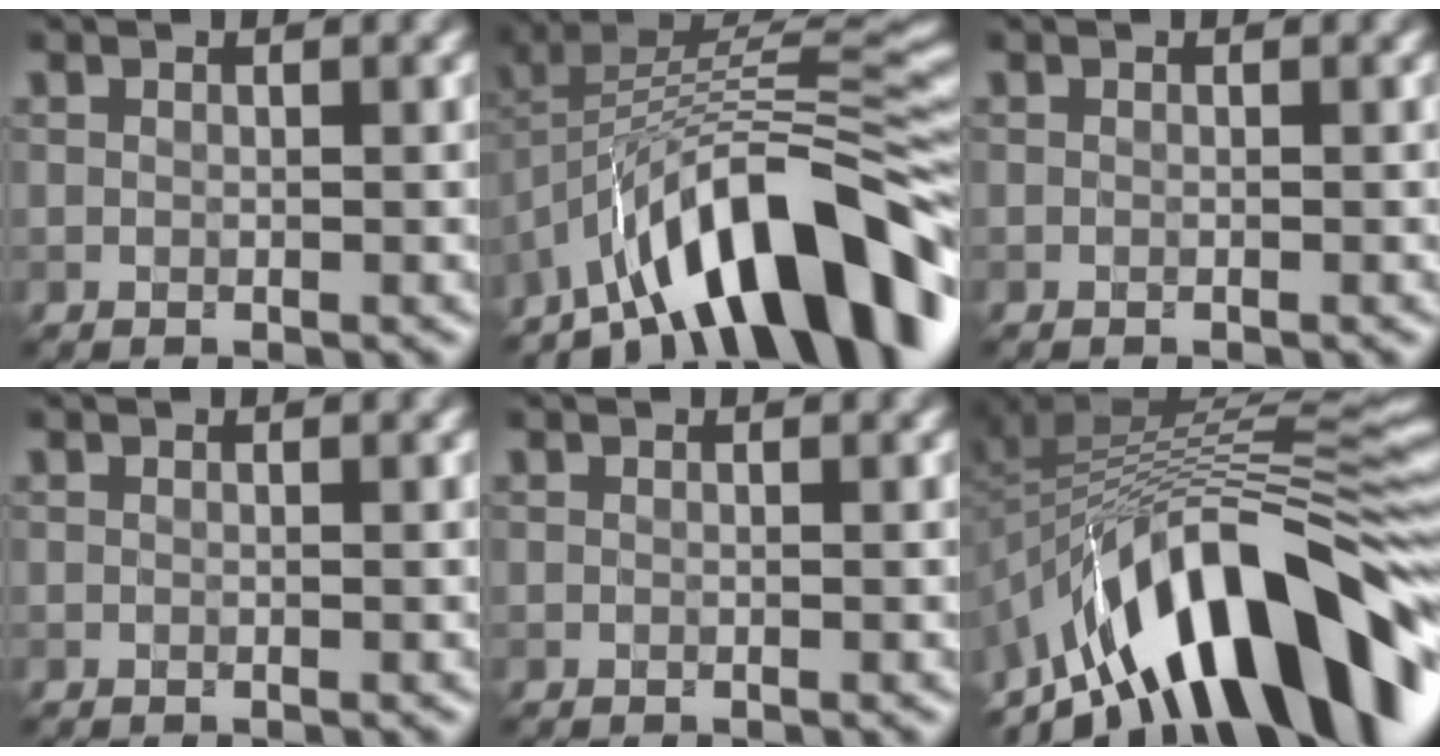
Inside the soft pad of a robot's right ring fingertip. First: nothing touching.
{"total": 12.3, "force": [-6.7, 4.3, 9.4], "torque": [-0.129, 0.033, -0.118]}
{"total": 0.0}
{"total": 0.0}
{"total": 0.0}
{"total": 14.1, "force": [-7.4, 5.8, 10.6], "torque": [-0.162, 0.025, -0.123]}